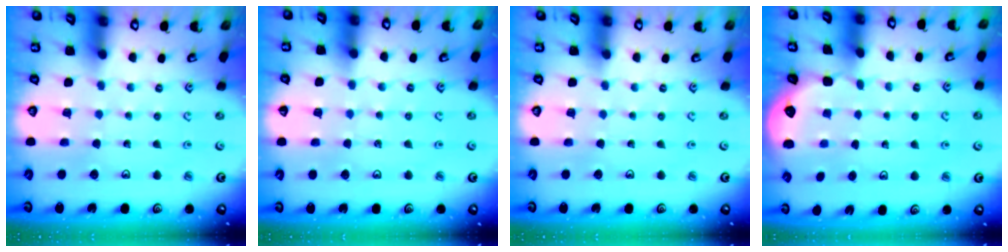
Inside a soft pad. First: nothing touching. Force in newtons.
{"total": 1.3, "press": 1.3, "slide": 0.2}
{"total": 0.0}
{"total": 1.8, "press": 1.0, "slide": 1.4}